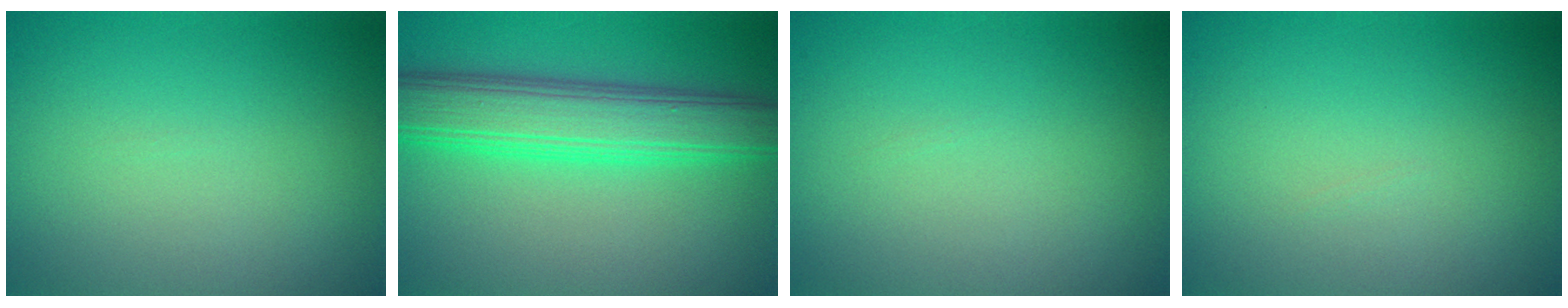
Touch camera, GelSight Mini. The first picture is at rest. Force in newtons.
{"total": 8.1, "press": 8.1, "slide": 0.1}
{"total": 0.0}
{"total": 0.0}